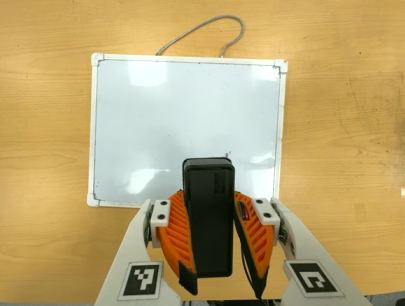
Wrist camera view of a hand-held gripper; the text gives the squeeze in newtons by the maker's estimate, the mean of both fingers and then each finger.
{"total": 7.8, "left": 6.7, "right": 8.8}